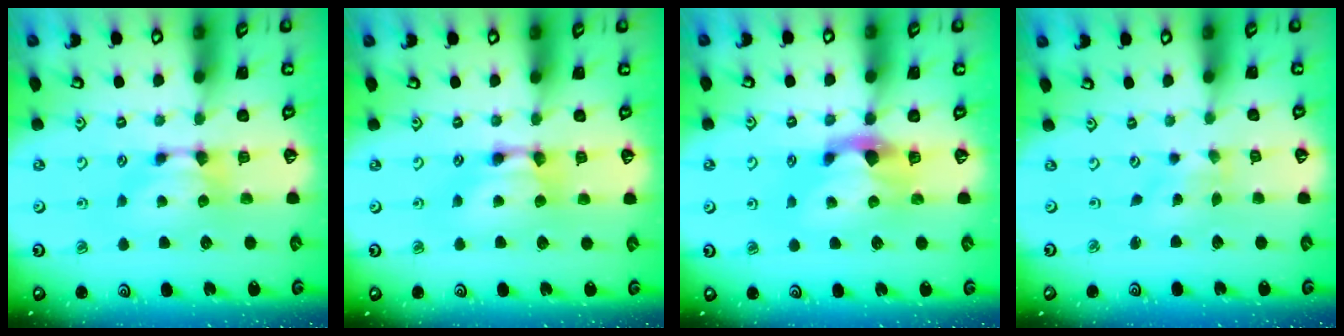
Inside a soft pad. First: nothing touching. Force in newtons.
{"total": 2.2, "press": 2.2, "slide": 0.0}
{"total": 2.9, "press": 2.6, "slide": 1.3}
{"total": 4.0, "press": 3.9, "slide": 0.8}